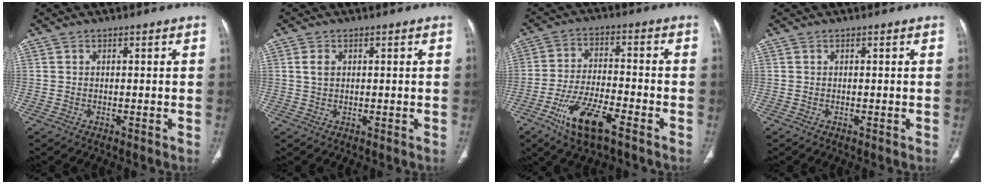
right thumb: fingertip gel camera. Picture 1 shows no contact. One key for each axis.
{"total": 2.1, "fx": 0.6, "fy": 1.4, "fz": 1.4, "tx": -0.025, "ty": 0.001, "tz": 0.014}
{"total": 11.8, "fx": -6.6, "fy": 3.9, "fz": 9.0, "tx": -0.179, "ty": 0.021, "tz": -0.117}
{"total": 0.0}